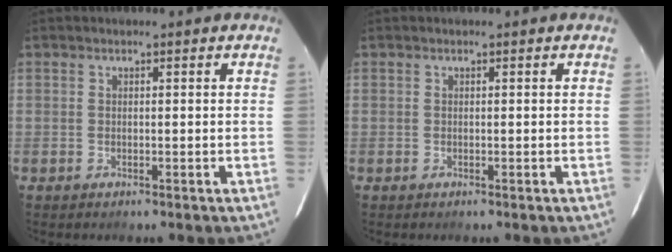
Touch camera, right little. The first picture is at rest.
{"total": 0.0}